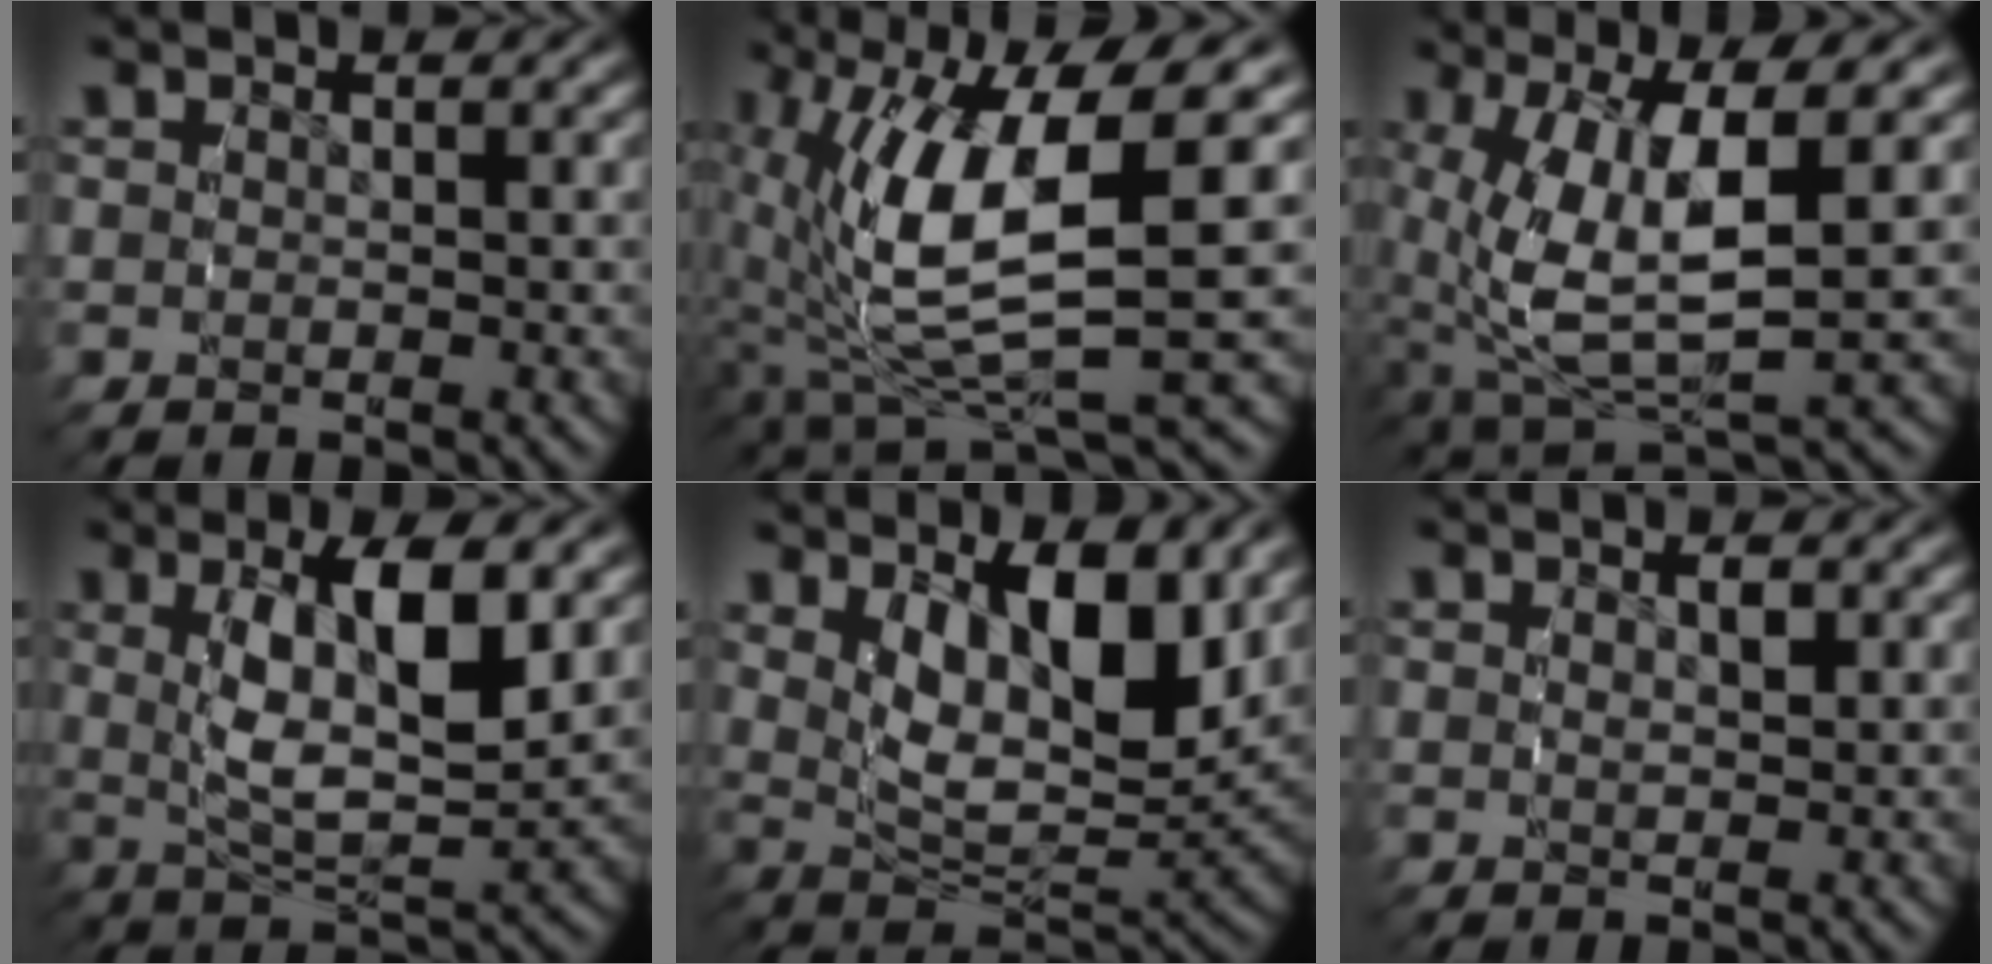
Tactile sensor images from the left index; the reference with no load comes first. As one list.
[{"total": 11.0, "force": [-0.8, 5.0, 9.8], "torque": [-0.191, -0.027, 0.001]}, {"total": 9.9, "force": [-1.2, 5.9, 7.8], "torque": [-0.176, -0.034, -0.005]}, {"total": 7.4, "force": [0.6, 3.5, 6.5], "torque": [-0.131, -0.013, 0.016]}, {"total": 9.6, "force": [2.1, 5.5, 7.6], "torque": [-0.138, -0.009, 0.030]}, {"total": 0.7, "force": [0.2, 0.2, 0.7], "torque": [-0.011, -0.004, 0.004]}]